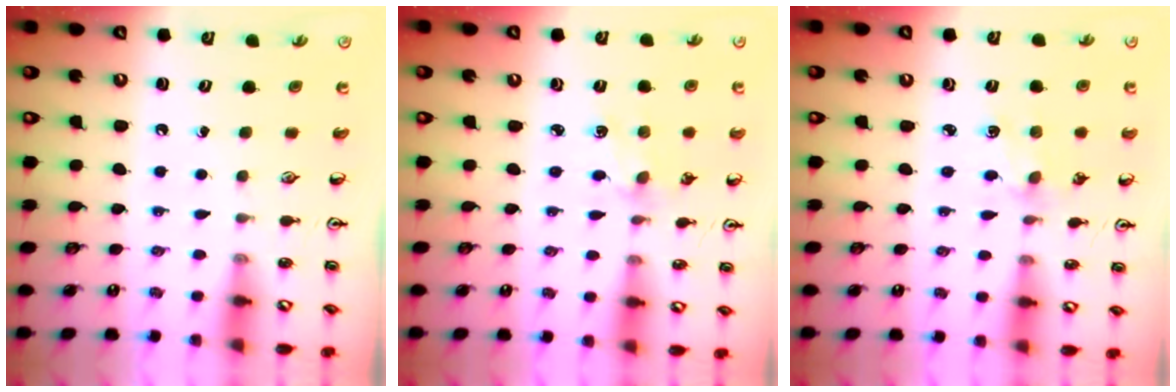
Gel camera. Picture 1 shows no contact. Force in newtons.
{"total": 2.3, "press": 2.3, "slide": 0.3}
{"total": 2.3, "press": 2.3, "slide": 0.3}